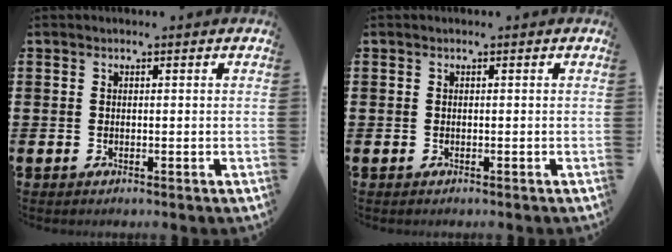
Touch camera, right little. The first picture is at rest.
{"total": 0.0}